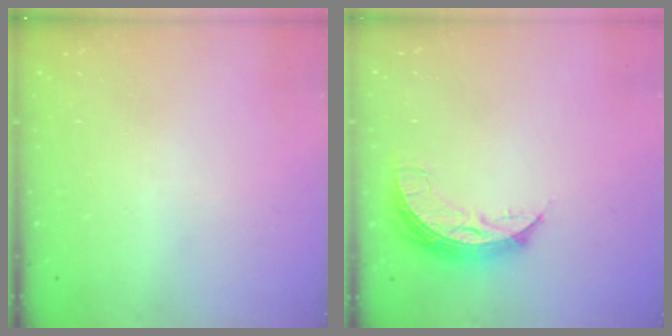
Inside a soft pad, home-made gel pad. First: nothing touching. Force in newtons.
{"total": 7.0, "press": 7.0, "slide": 0.7}